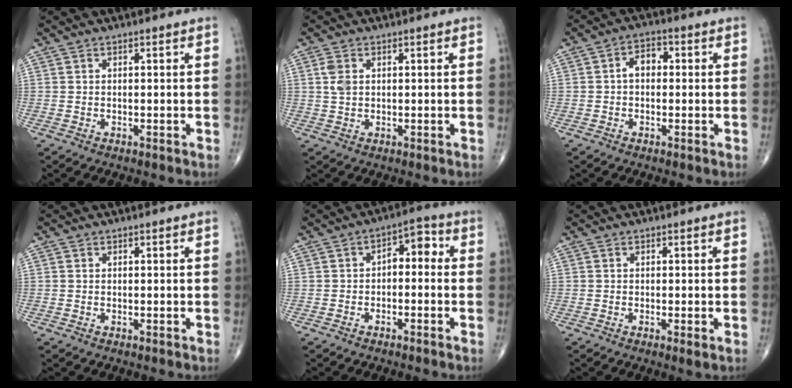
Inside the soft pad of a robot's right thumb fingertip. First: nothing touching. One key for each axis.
{"total": 2.8, "fx": 0.7, "fy": 1.8, "fz": 2.0, "tx": -0.043, "ty": 0.001, "tz": 0.015}
{"total": 4.0, "fx": 0.0, "fy": 2.8, "fz": 2.9, "tx": -0.036, "ty": 0.019, "tz": -0.008}
{"total": 0.0}
{"total": 5.0, "fx": -0.4, "fy": 3.0, "fz": 3.9, "tx": -0.033, "ty": 0.037, "tz": -0.015}
{"total": 1.3, "fx": -0.3, "fy": 0.1, "fz": 1.2, "tx": -0.028, "ty": -0.007, "tz": -0.009}